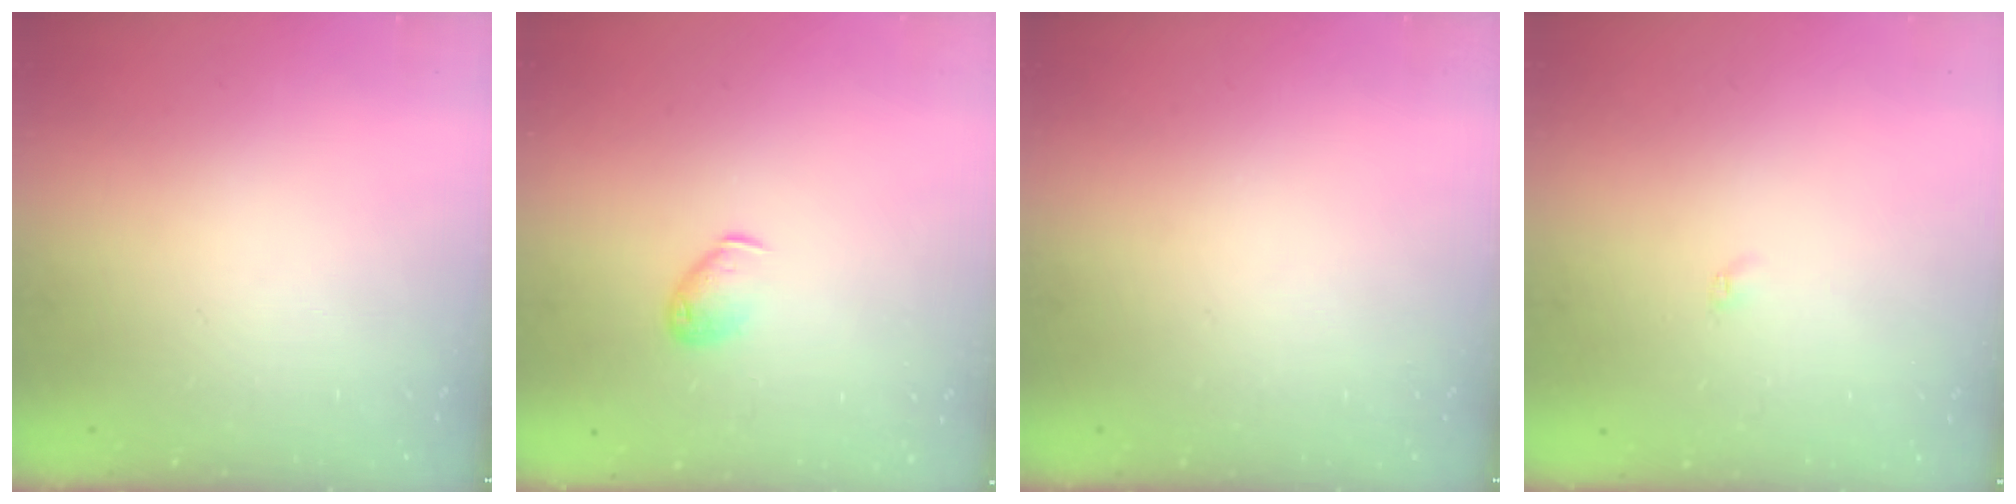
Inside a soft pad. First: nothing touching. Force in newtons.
{"total": 5.6, "press": 5.5, "slide": 0.9}
{"total": 0.0}
{"total": 2.0, "press": 1.9, "slide": 0.4}